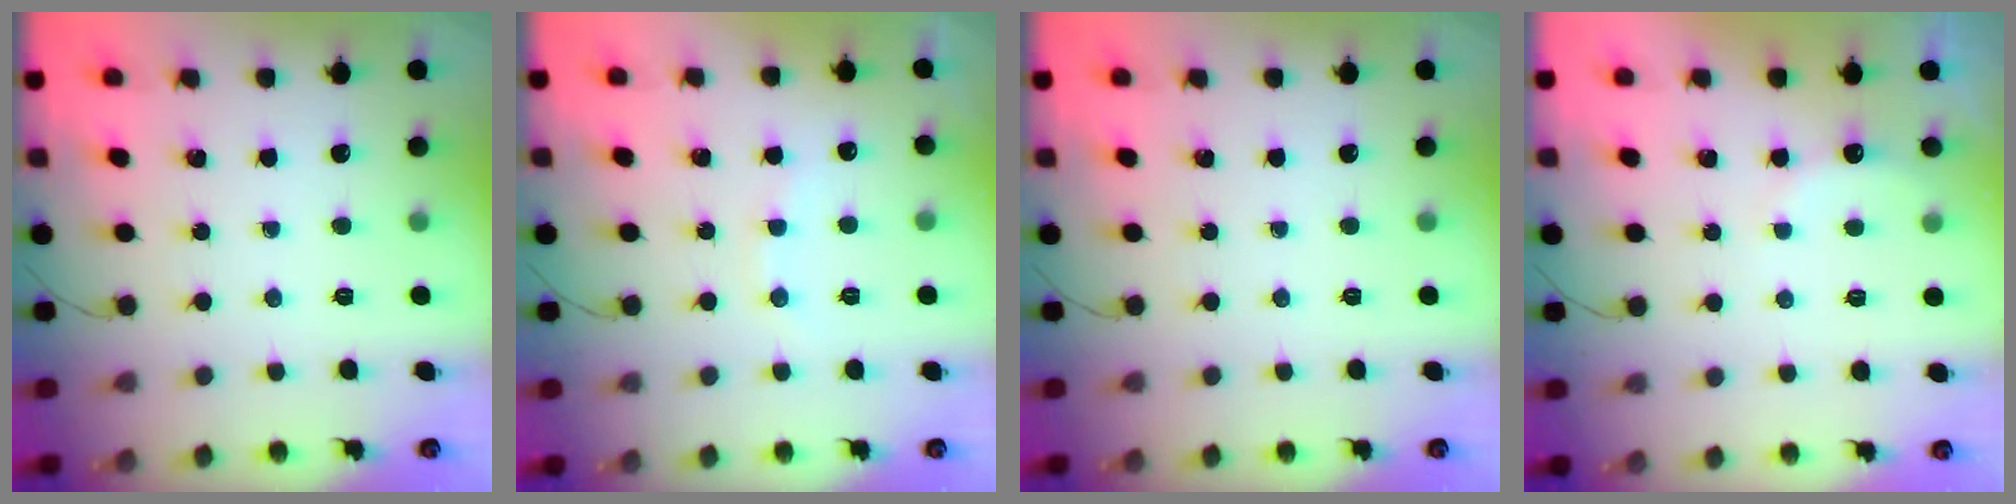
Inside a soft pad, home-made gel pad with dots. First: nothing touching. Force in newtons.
{"total": 7.7, "press": 7.6, "slide": 1.2}
{"total": 0.0}
{"total": 5.0, "press": 4.8, "slide": 1.1}